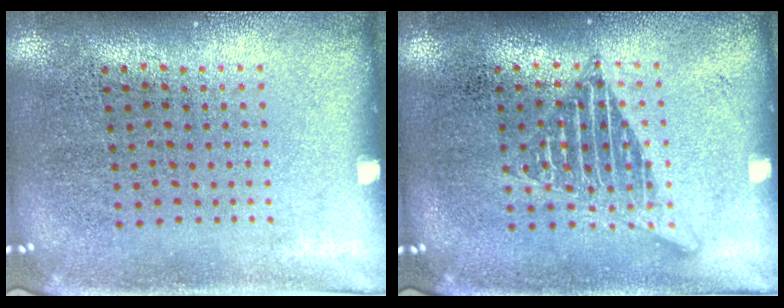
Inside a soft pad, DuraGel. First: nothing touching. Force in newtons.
{"total": 2.4, "press": 2.3, "slide": 0.2}